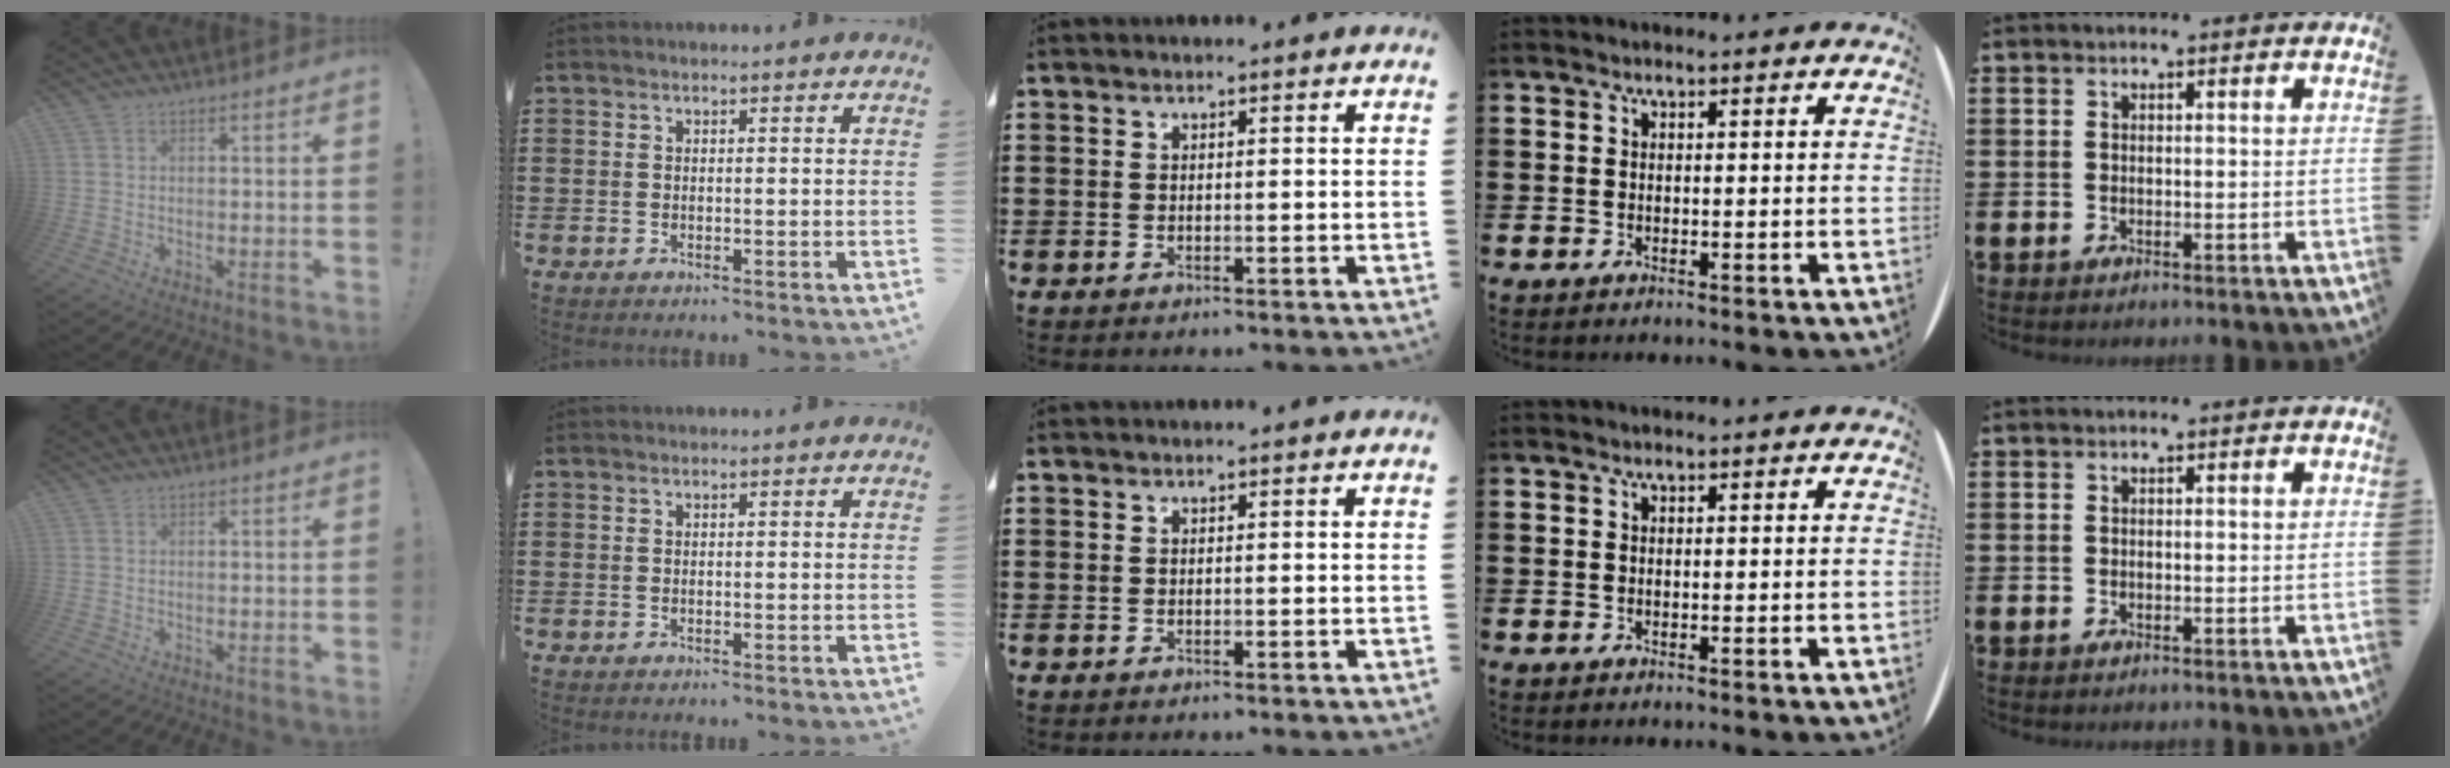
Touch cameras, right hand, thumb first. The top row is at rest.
{}